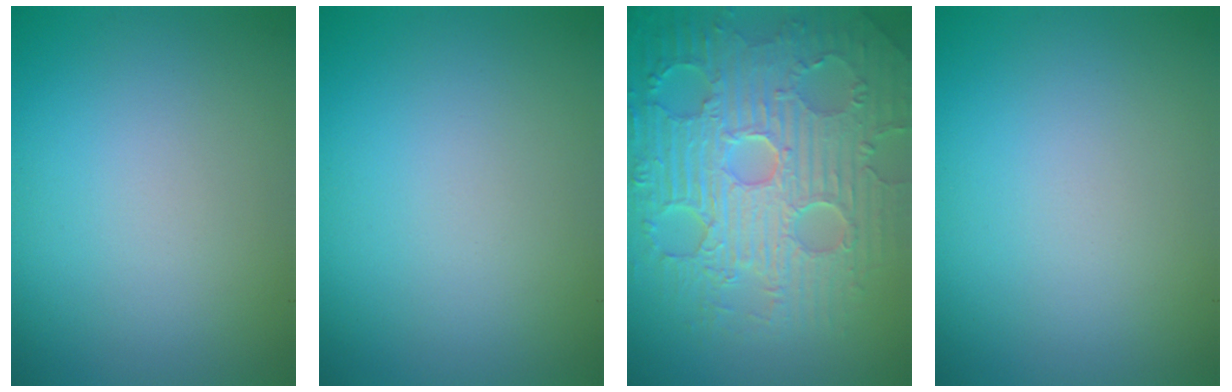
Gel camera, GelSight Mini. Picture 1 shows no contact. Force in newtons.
{"total": 0.0}
{"total": 10.3, "press": 7.0, "slide": 7.6}
{"total": 0.0}